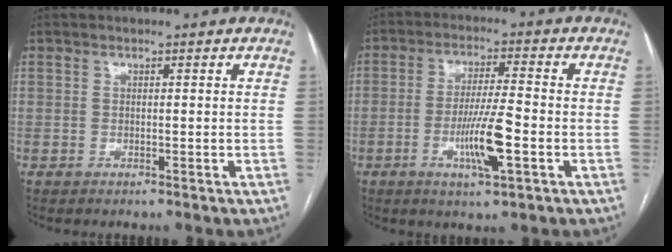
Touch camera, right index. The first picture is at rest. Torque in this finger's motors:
{"motor_torque": [0.24, -0.01, 0.21, 0.17]}